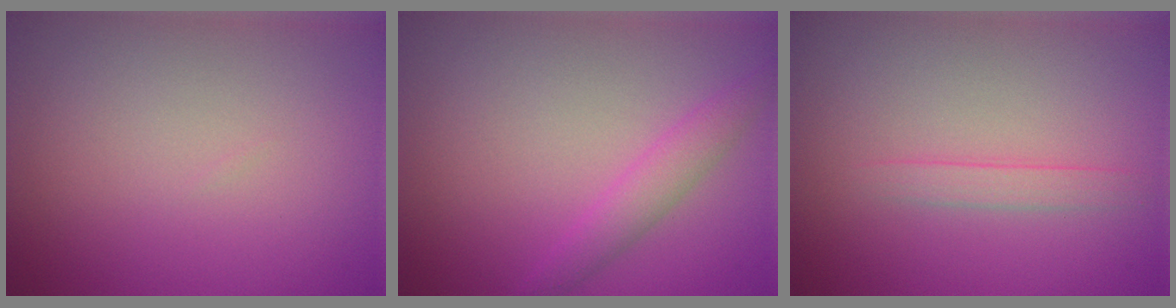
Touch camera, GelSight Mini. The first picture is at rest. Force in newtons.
{"total": 2.2, "press": 2.2, "slide": 0.1}
{"total": 1.2, "press": 1.2, "slide": 0.0}